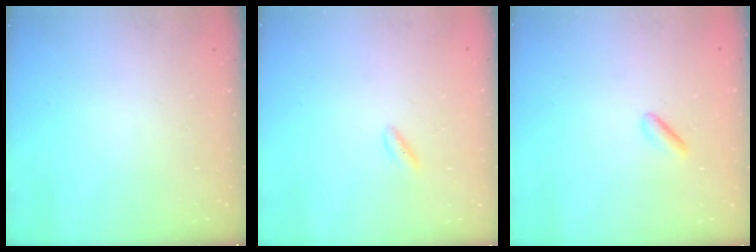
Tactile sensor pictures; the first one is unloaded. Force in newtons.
{"total": 1.6, "press": 1.3, "slide": 0.8}
{"total": 1.4, "press": 1.1, "slide": 0.9}